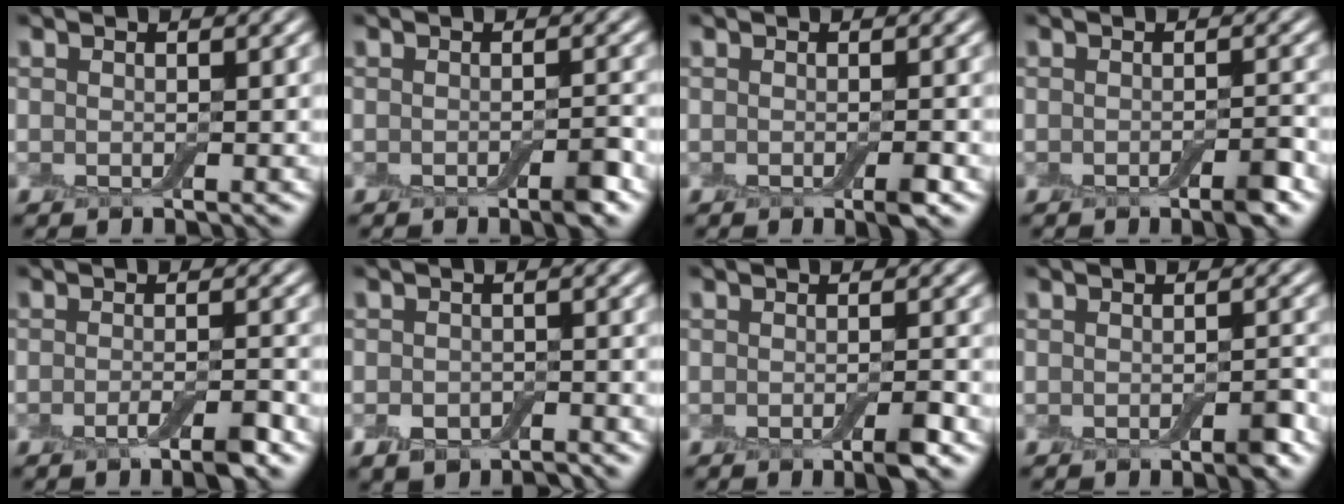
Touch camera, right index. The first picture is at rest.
{"total": 1.7, "force": [-0.9, 0.3, 1.4], "torque": [-0.016, 0.000, -0.014]}
{"total": 1.4, "force": [-0.6, 0.2, 1.3], "torque": [-0.019, -0.003, -0.010]}
{"total": 2.0, "force": [-1.1, 0.4, 1.6], "torque": [-0.021, -0.001, -0.016]}
{"total": 2.6, "force": [-1.4, 0.6, 2.2], "torque": [-0.033, -0.001, -0.027]}
{"total": 2.7, "force": [-1.8, 1.6, 1.3], "torque": [-0.019, -0.005, -0.035]}
{"total": 2.0, "force": [-0.9, 0.3, 1.8], "torque": [-0.026, -0.002, -0.015]}
{"total": 1.5, "force": [-0.8, 0.4, 1.2], "torque": [-0.017, -0.002, -0.011]}